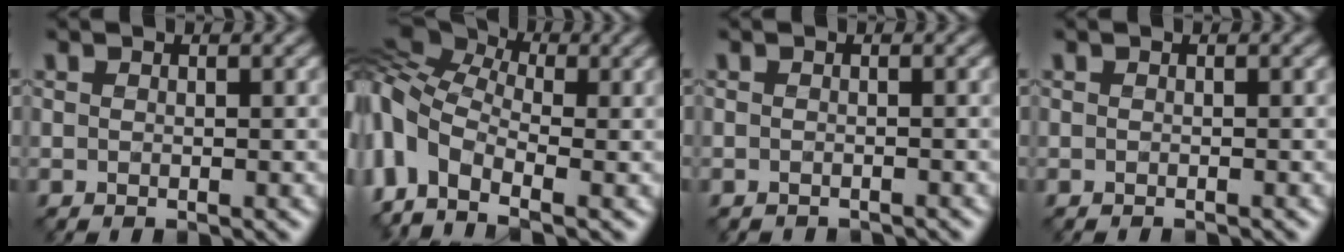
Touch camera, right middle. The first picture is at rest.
{"total": 9.7, "force": [-1.7, 6.4, 7.0], "torque": [-0.183, 0.006, -0.053]}
{"total": 1.8, "force": [-1.8, 0.1, 0.0], "torque": [0.004, -0.007, -0.023]}
{"total": 1.0, "force": [-1.0, 0.1, 0.3], "torque": [0.003, -0.002, -0.015]}